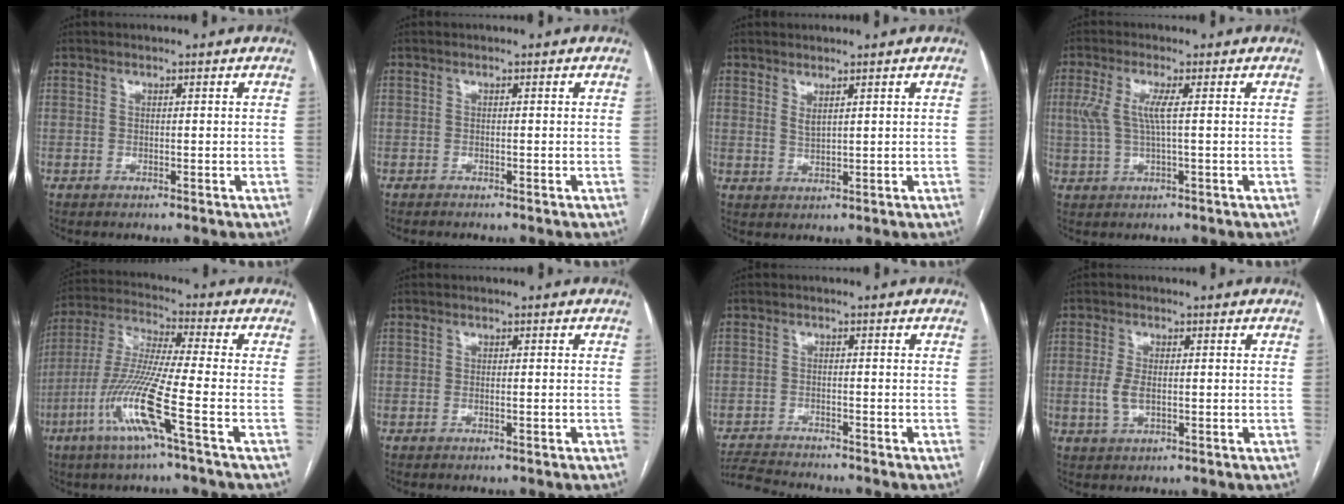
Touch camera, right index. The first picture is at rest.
{"total": 1.0, "force": [-0.9, -0.1, 0.3], "torque": [-0.003, 0.000, -0.014]}
{"total": 1.5, "force": [1.0, 0.3, 1.0], "torque": [-0.021, -0.007, 0.025]}
{"total": 4.8, "force": [0.8, 0.7, 4.7], "torque": [-0.117, 0.011, 0.017]}
{"total": 13.1, "force": [-5.5, -0.8, 11.9], "torque": [-0.249, -0.014, -0.114]}
{"total": 0.6, "force": [-0.4, 0.1, 0.5], "torque": [-0.010, -0.001, -0.004]}
{"total": 6.1, "force": [-6.0, 0.3, 1.0], "torque": [-0.016, -0.015, -0.104]}
{"total": 3.7, "force": [-0.5, 1.7, 3.2], "torque": [-0.073, -0.002, -0.007]}